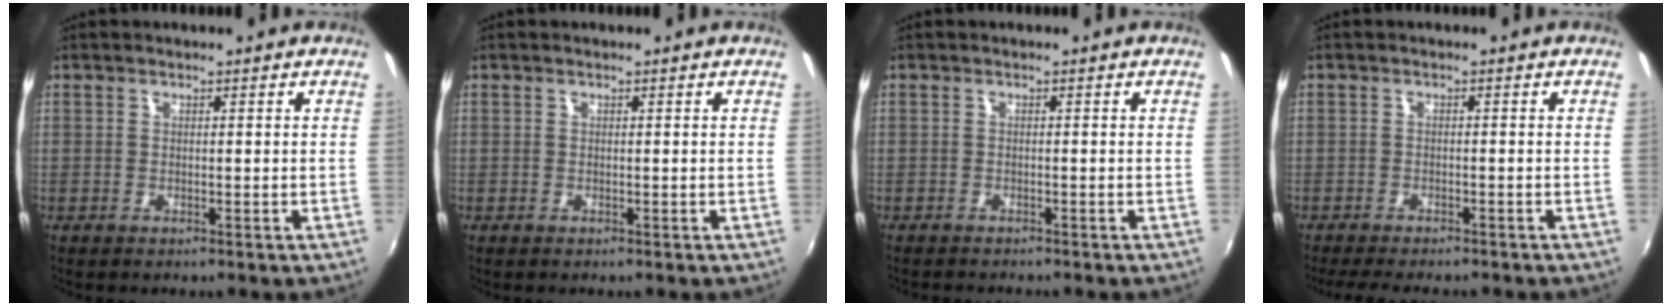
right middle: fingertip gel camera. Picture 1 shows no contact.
{"total": 0.0}
{"total": 2.2, "force": [-2.1, 0.3, 0.7], "torque": [-0.022, -0.012, -0.035]}
{"total": 7.8, "force": [-6.8, 1.5, 3.6], "torque": [-0.083, -0.016, -0.103]}